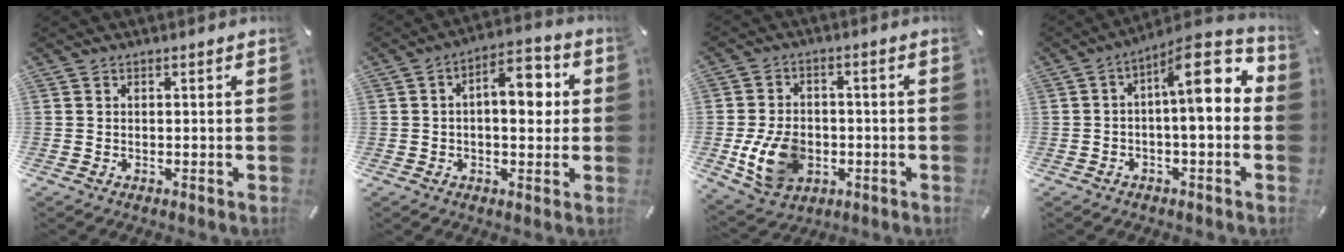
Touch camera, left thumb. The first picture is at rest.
{"total": 9.8, "force": [1.2, 5.2, 8.2], "torque": [-0.105, 0.000, 0.015]}
{"total": 11.2, "force": [-2.5, 8.5, 6.8], "torque": [-0.140, 0.008, -0.042]}
{"total": 11.8, "force": [2.1, 3.9, 10.9], "torque": [-0.150, -0.030, 0.031]}